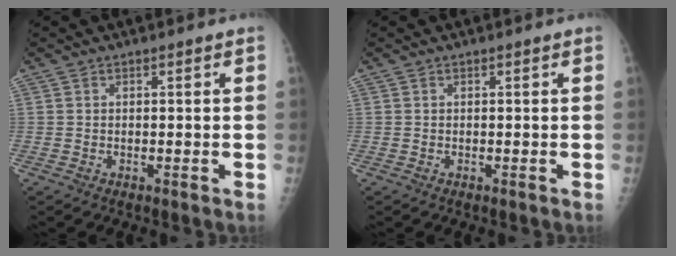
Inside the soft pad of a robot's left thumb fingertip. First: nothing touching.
{"total": 0.0}